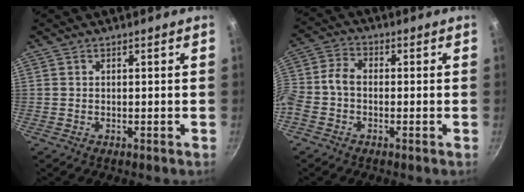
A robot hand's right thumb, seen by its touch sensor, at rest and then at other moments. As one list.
[{"total": 5.9, "force": [-1.9, 3.9, 4.0], "torque": [-0.092, 0.030, -0.053]}]